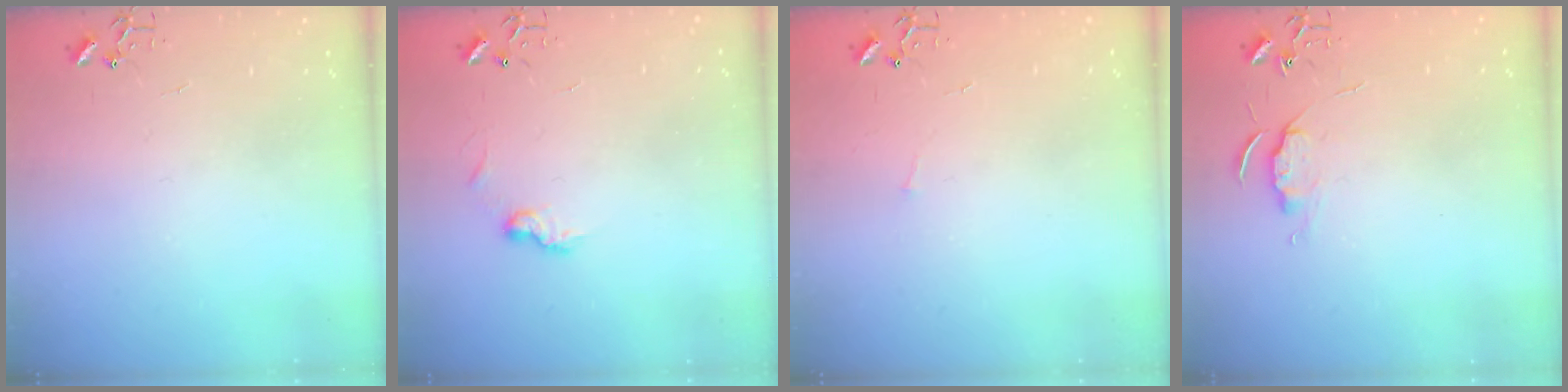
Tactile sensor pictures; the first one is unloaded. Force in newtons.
{"total": 6.7, "press": 6.7, "slide": 0.3}
{"total": 2.8, "press": 2.8, "slide": 0.3}
{"total": 6.2, "press": 6.2, "slide": 0.7}